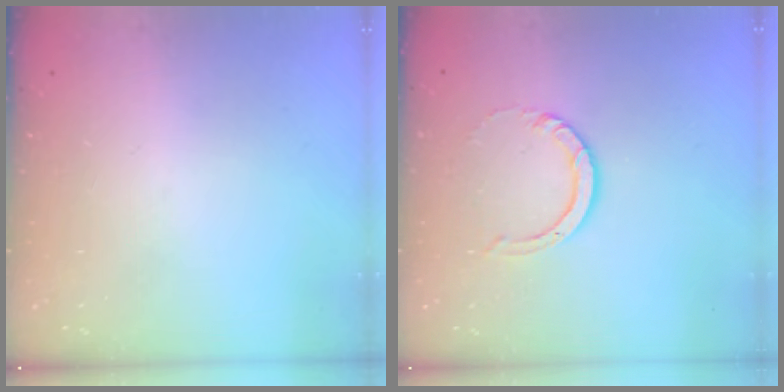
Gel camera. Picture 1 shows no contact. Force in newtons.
{"total": 4.7, "press": 4.7, "slide": 0.4}